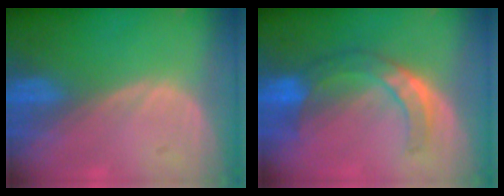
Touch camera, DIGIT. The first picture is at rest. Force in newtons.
{"total": 7.6, "press": 6.6, "slide": 3.7}